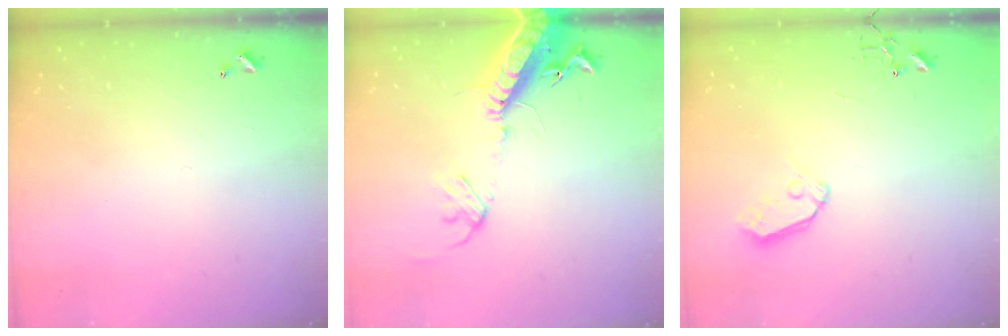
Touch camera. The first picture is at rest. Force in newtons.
{"total": 17.4, "press": 16.9, "slide": 4.1}
{"total": 6.9, "press": 6.9, "slide": 0.5}